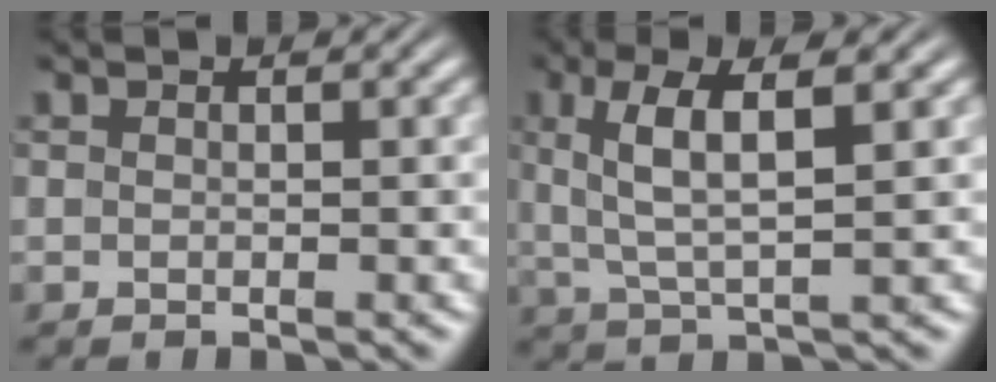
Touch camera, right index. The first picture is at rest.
{"total": 4.6, "force": [0.9, 1.5, 4.2], "torque": [-0.086, -0.002, 0.024]}